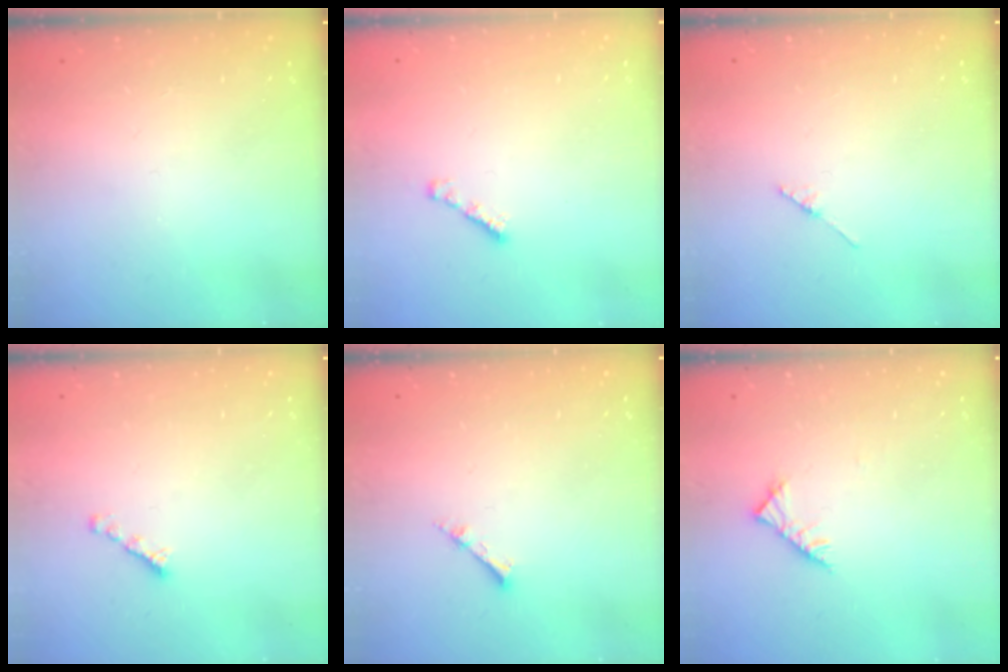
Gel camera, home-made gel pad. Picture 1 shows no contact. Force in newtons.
{"total": 1.9, "press": 1.9, "slide": 0.5}
{"total": 2.1, "press": 2.1, "slide": 0.1}
{"total": 2.7, "press": 2.6, "slide": 0.8}
{"total": 2.1, "press": 2.1, "slide": 0.3}
{"total": 4.5, "press": 4.5, "slide": 0.9}